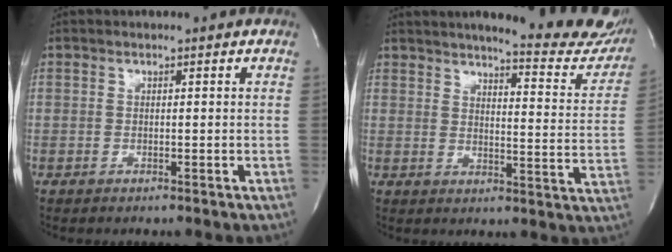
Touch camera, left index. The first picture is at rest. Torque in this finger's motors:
{"motor_torque": [0.14, -0.24, 0.51, 0.05]}